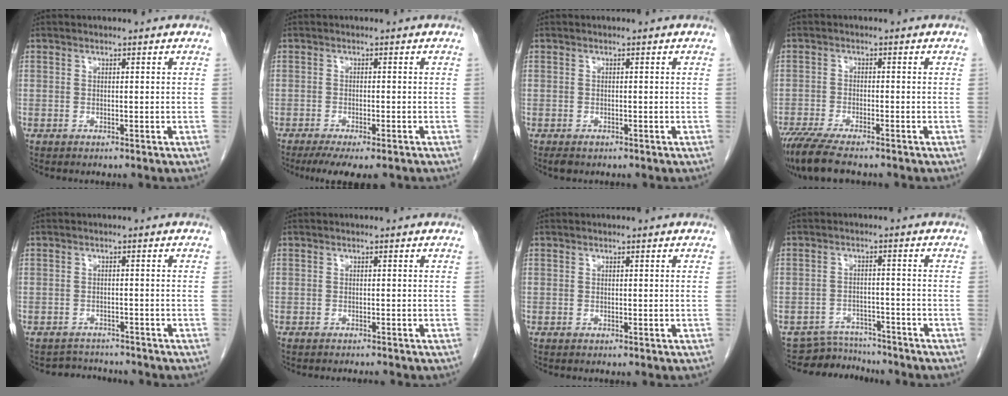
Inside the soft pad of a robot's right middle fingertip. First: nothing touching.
{"total": 7.5, "force": [-5.8, 1.6, 4.6], "torque": [-0.062, -0.015, -0.086]}
{"total": 1.2, "force": [-0.7, 0.7, 0.6], "torque": [-0.014, -0.002, -0.003]}
{"total": 8.9, "force": [-7.3, 1.3, 5.0], "torque": [-0.086, -0.022, -0.123]}
{"total": 3.3, "force": [-3.2, 0.6, -0.6], "torque": [0.005, -0.002, -0.049]}
{"total": 1.8, "force": [-1.7, -0.1, 0.5], "torque": [-0.006, -0.003, -0.020]}
{"total": 0.0}
{"total": 5.7, "force": [-5.5, 1.3, -1.0], "torque": [0.015, 0.010, -0.087]}